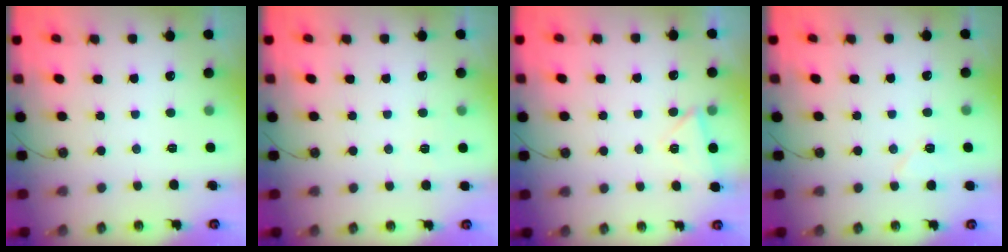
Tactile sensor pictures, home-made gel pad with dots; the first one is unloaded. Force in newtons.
{"total": 2.7, "press": 2.7, "slide": 0.5}
{"total": 3.8, "press": 3.2, "slide": 2.1}
{"total": 5.7, "press": 5.6, "slide": 1.4}